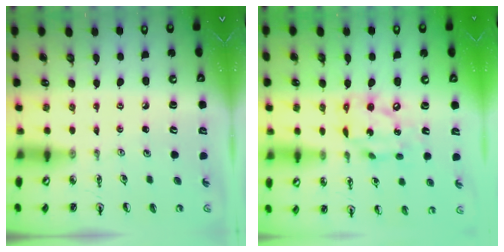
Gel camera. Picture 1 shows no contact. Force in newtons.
{"total": 12.3, "press": 12.2, "slide": 1.5}